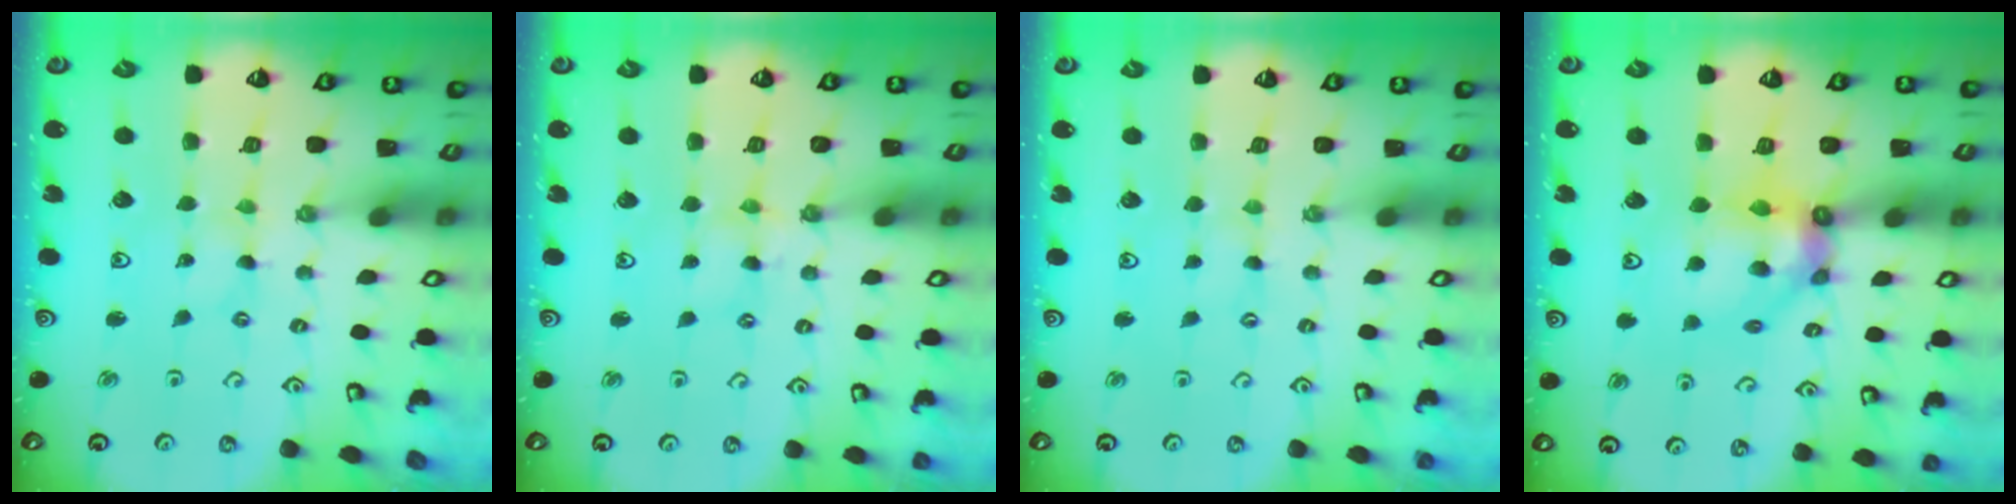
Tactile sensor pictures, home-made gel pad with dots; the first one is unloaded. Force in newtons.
{"total": 3.2, "press": 3.2, "slide": 0.3}
{"total": 0.8, "press": 0.8, "slide": 0.2}
{"total": 11.7, "press": 11.6, "slide": 1.4}